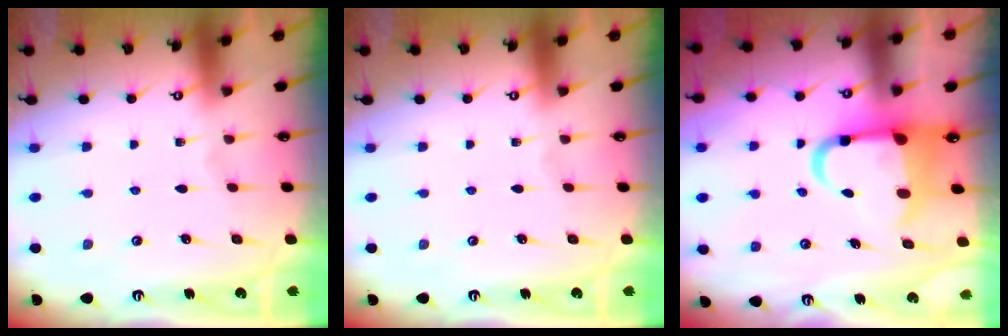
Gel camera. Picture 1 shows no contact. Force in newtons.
{"total": 0.0}
{"total": 8.4, "press": 8.2, "slide": 1.6}